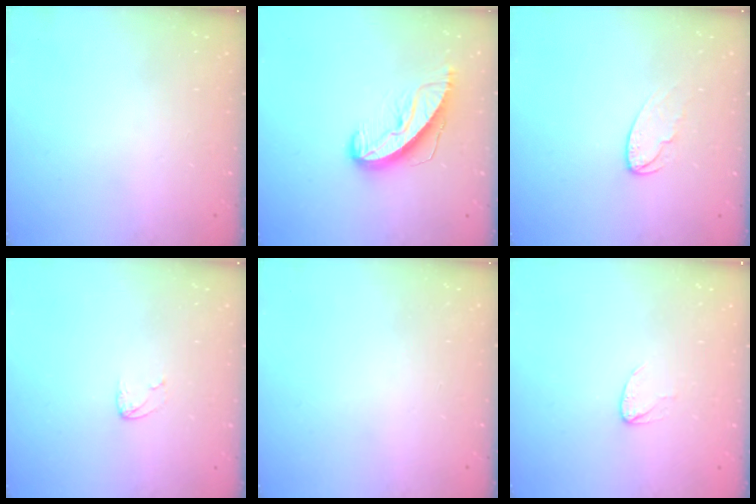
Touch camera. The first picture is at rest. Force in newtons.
{"total": 9.8, "press": 9.8, "slide": 0.4}
{"total": 6.0, "press": 6.0, "slide": 0.5}
{"total": 3.3, "press": 3.3, "slide": 0.3}
{"total": 0.0}
{"total": 3.1, "press": 3.1, "slide": 0.3}